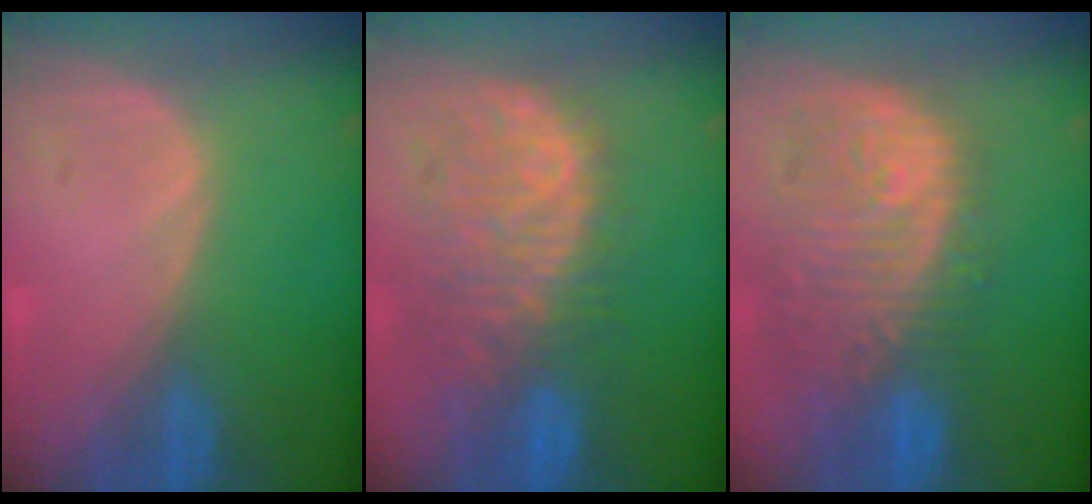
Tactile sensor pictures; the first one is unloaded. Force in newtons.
{"total": 10.6, "press": 9.4, "slide": 4.9}
{"total": 12.0, "press": 10.7, "slide": 5.5}